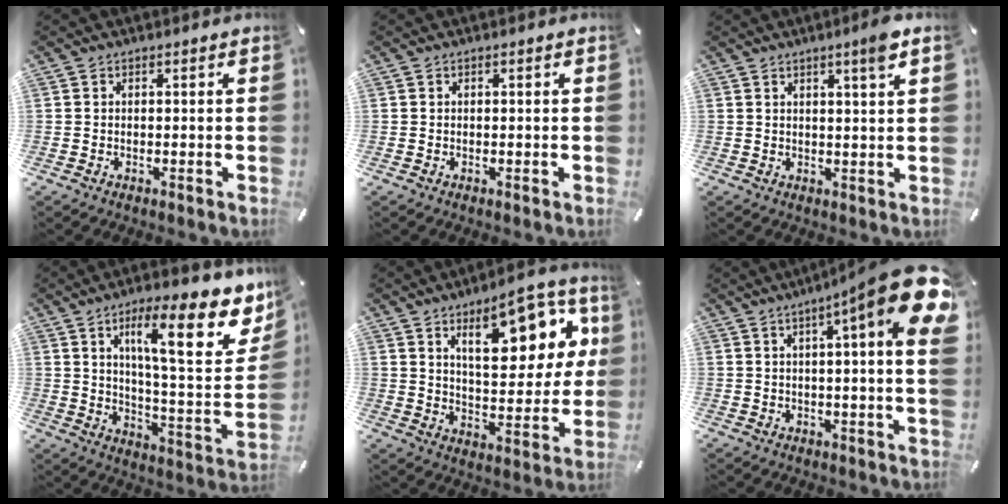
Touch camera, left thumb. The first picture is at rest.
{"total": 0.0}
{"total": 4.7, "force": [2.7, 0.1, 3.8], "torque": [-0.062, -0.007, 0.041]}
{"total": 20.6, "force": [10.7, 5.6, 16.6], "torque": [-0.239, -0.064, 0.157]}
{"total": 18.7, "force": [9.4, 8.3, 13.9], "torque": [-0.186, -0.042, 0.150]}
{"total": 16.0, "force": [6.6, 1.4, 14.5], "torque": [-0.211, -0.043, 0.092]}